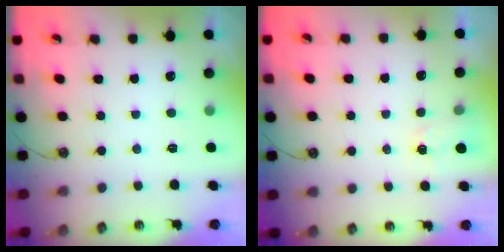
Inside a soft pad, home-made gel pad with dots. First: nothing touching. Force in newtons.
{"total": 1.8, "press": 1.8, "slide": 0.3}